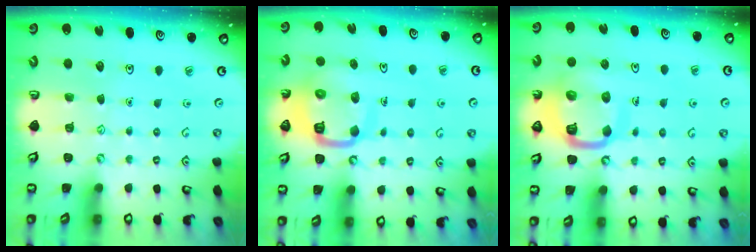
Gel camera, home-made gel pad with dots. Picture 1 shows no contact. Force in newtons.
{"total": 12.6, "press": 12.5, "slide": 1.4}
{"total": 13.4, "press": 13.4, "slide": 1.5}